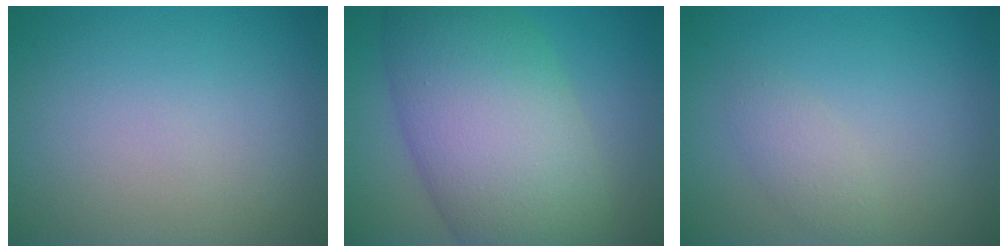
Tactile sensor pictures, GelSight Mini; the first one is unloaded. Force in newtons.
{"total": 12.5, "press": 12.5, "slide": 0.2}
{"total": 1.6, "press": 1.6, "slide": 0.2}